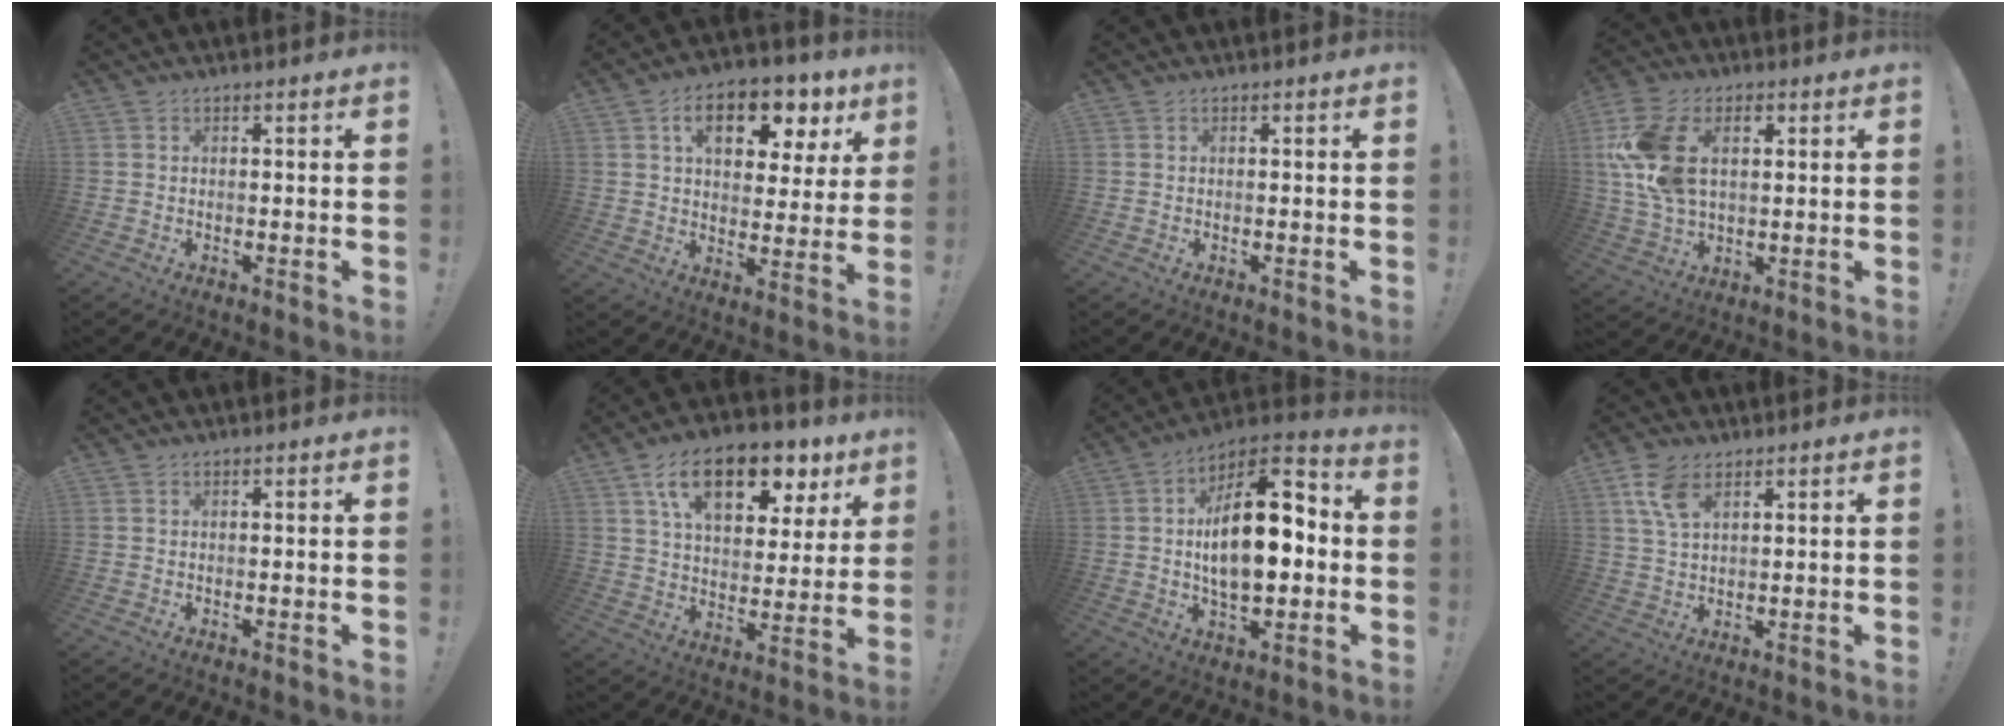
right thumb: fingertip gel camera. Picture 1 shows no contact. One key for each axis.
{"total": 13.6, "fx": 6.9, "fy": 7.4, "fz": 9.1, "tx": -0.133, "ty": -0.029, "tz": 0.116}
{"total": 0.0}
{"total": 15.4, "fx": 4.3, "fy": 10.0, "fz": 10.9, "tx": -0.223, "ty": -0.007, "tz": 0.079}
{"total": 0.0}
{"total": 17.8, "fx": 10.0, "fy": 9.2, "fz": 11.6, "tx": -0.186, "ty": -0.045, "tz": 0.170}
{"total": 19.4, "fx": 0.3, "fy": 10.1, "fz": 16.6, "tx": -0.276, "ty": 0.003, "tz": 0.000}
{"total": 7.6, "fx": 4.2, "fy": 3.7, "fz": 5.1, "tx": -0.104, "ty": -0.012, "tz": 0.080}